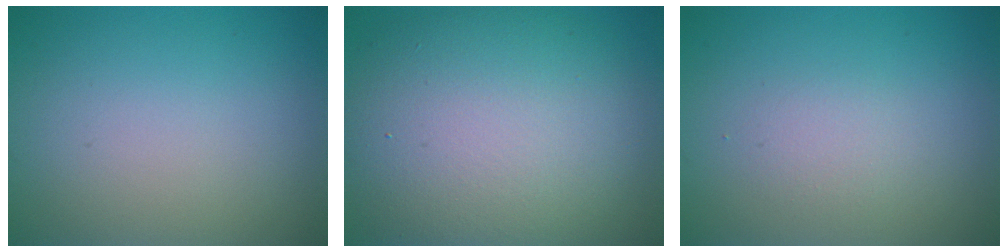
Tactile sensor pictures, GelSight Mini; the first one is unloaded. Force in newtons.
{"total": 12.9, "press": 12.8, "slide": 1.0}
{"total": 1.4, "press": 1.4, "slide": 0.1}